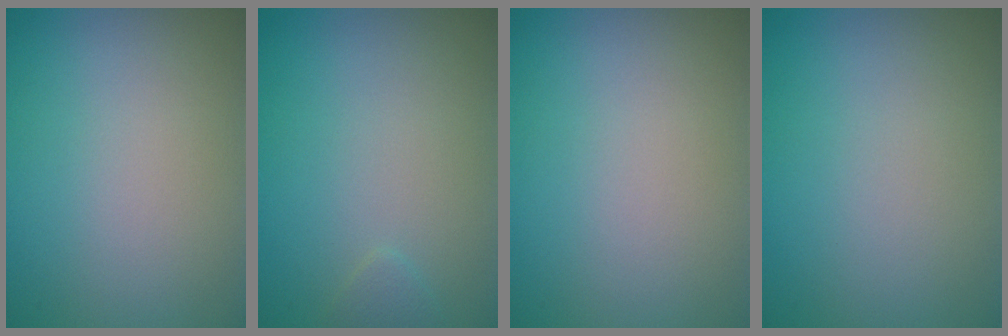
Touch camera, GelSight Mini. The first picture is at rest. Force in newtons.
{"total": 0.7, "press": 0.7, "slide": 0.1}
{"total": 0.0}
{"total": 0.0}